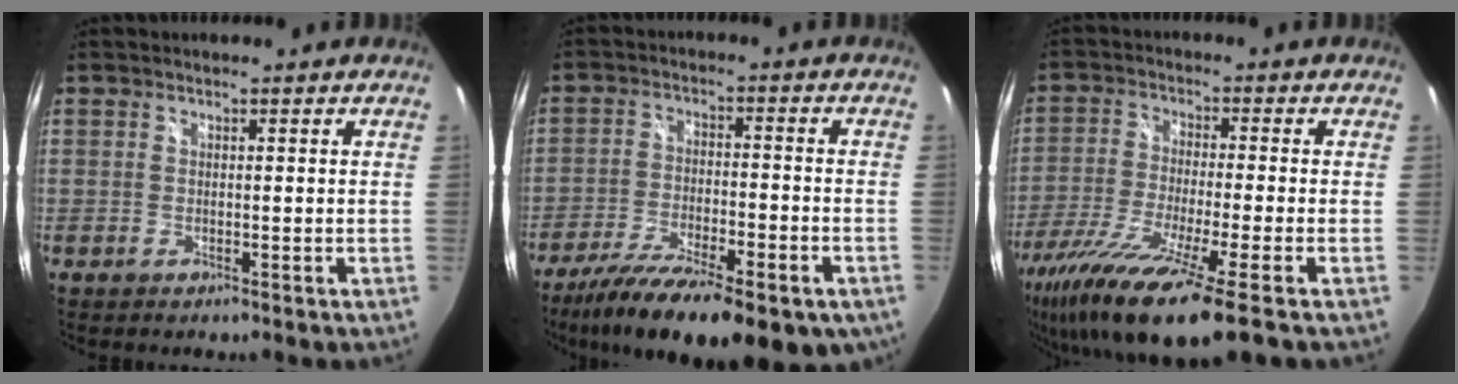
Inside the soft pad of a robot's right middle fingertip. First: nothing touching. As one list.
[{"total": 22.1, "force": [-15.2, 7.3, 14.4], "torque": [-0.257, -0.051, -0.227]}, {"total": 17.8, "force": [-12.2, 0.9, 12.9], "torque": [-0.264, -0.066, -0.216]}]